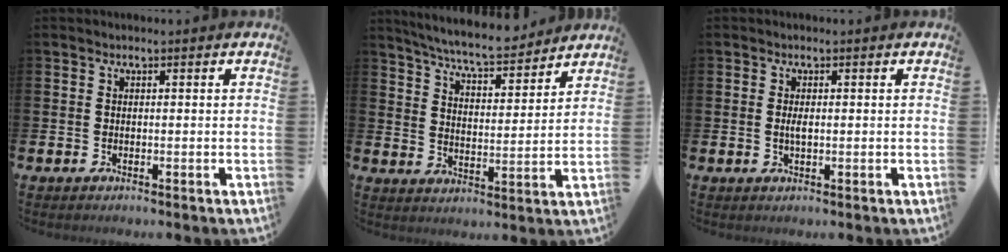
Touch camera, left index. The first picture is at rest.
{"total": 7.4, "force": [7.0, 0.5, 2.2], "torque": [-0.065, -0.047, 0.121]}
{"total": 1.3, "force": [0.0, 0.5, 1.2], "torque": [-0.021, 0.001, -0.002]}